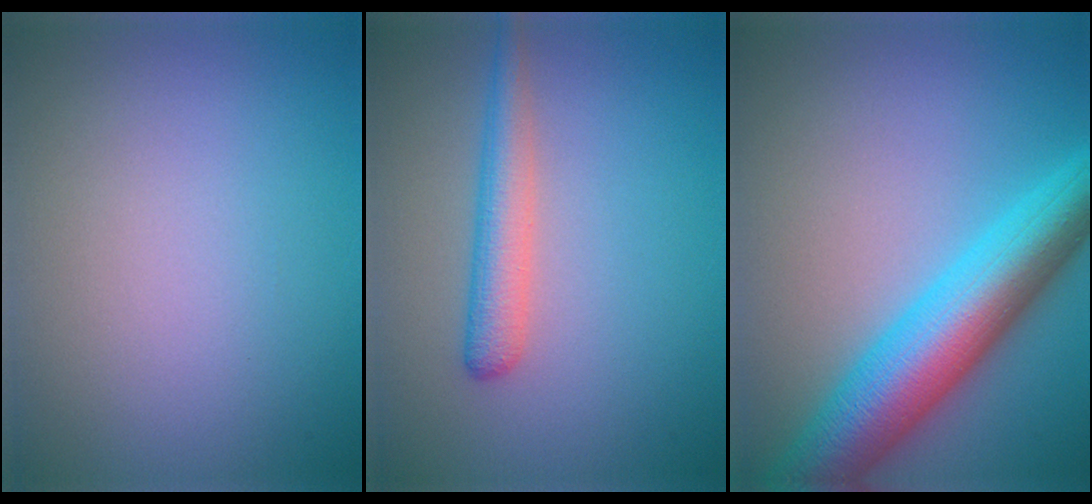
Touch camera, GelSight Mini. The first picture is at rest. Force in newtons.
{"total": 2.9, "press": 2.9, "slide": 0.1}
{"total": 9.4, "press": 9.4, "slide": 0.1}